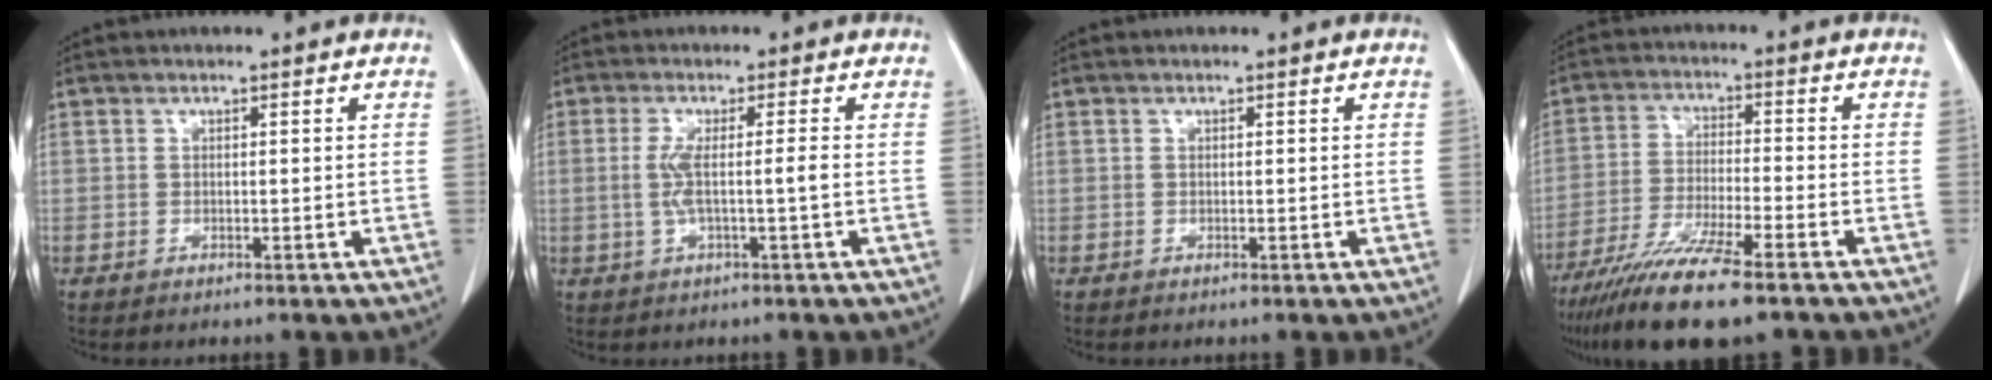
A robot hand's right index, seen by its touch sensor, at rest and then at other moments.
{"total": 4.1, "force": [-0.5, -0.3, 4.0], "torque": [-0.085, 0.001, -0.007]}
{"total": 0.0}
{"total": 12.2, "force": [-8.9, 0.6, 8.2], "torque": [-0.152, -0.032, -0.155]}